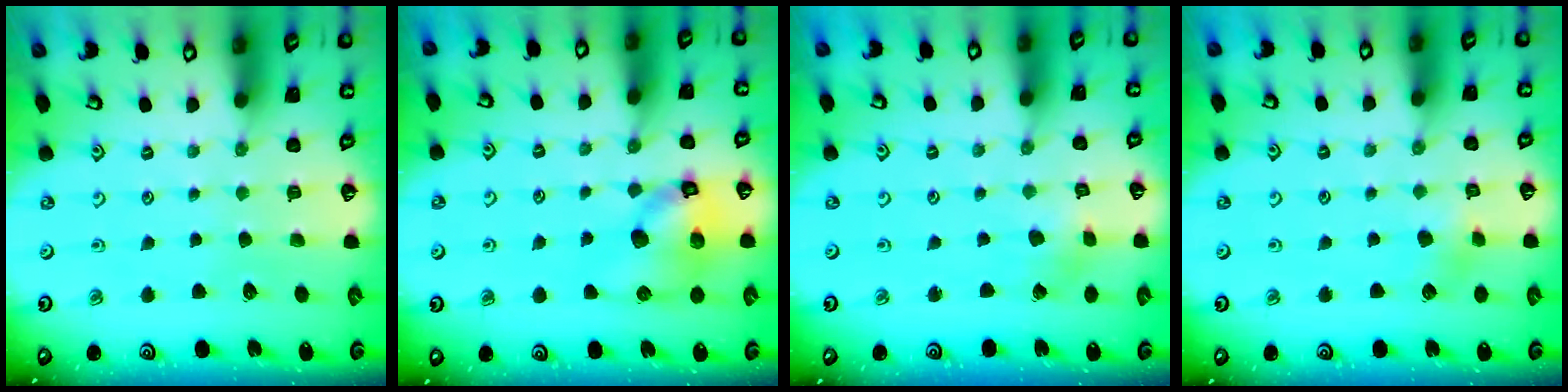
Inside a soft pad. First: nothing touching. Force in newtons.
{"total": 11.9, "press": 11.7, "slide": 1.9}
{"total": 2.2, "press": 2.2, "slide": 0.1}
{"total": 3.9, "press": 3.8, "slide": 0.8}